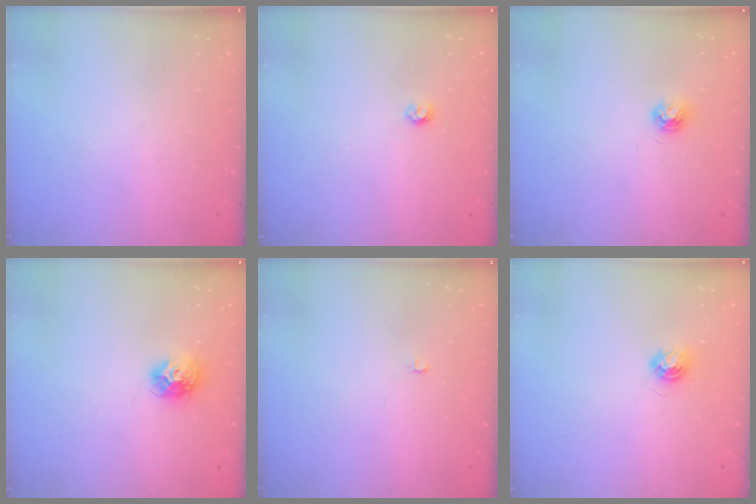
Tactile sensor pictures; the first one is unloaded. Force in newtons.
{"total": 3.5, "press": 3.5, "slide": 0.3}
{"total": 4.5, "press": 4.5, "slide": 0.7}
{"total": 9.3, "press": 9.3, "slide": 0.3}
{"total": 2.1, "press": 2.1, "slide": 0.2}
{"total": 4.8, "press": 4.8, "slide": 0.6}